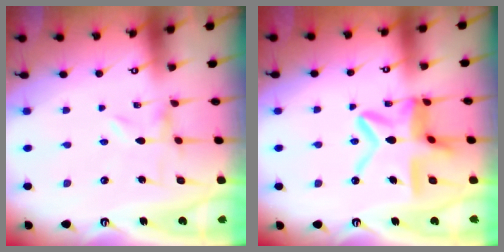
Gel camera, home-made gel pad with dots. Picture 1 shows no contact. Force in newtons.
{"total": 16.2, "press": 16.1, "slide": 1.6}